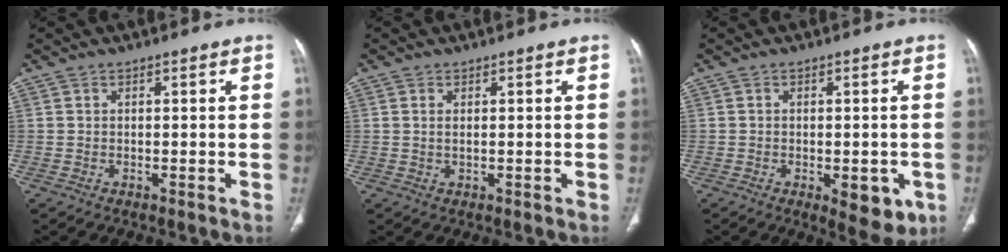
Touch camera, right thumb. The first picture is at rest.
{"total": 1.0, "force": [0.3, 0.4, 0.9], "torque": [-0.023, 0.002, 0.009]}
{"total": 7.3, "force": [-2.5, 3.5, 5.9], "torque": [-0.053, -0.004, -0.022]}